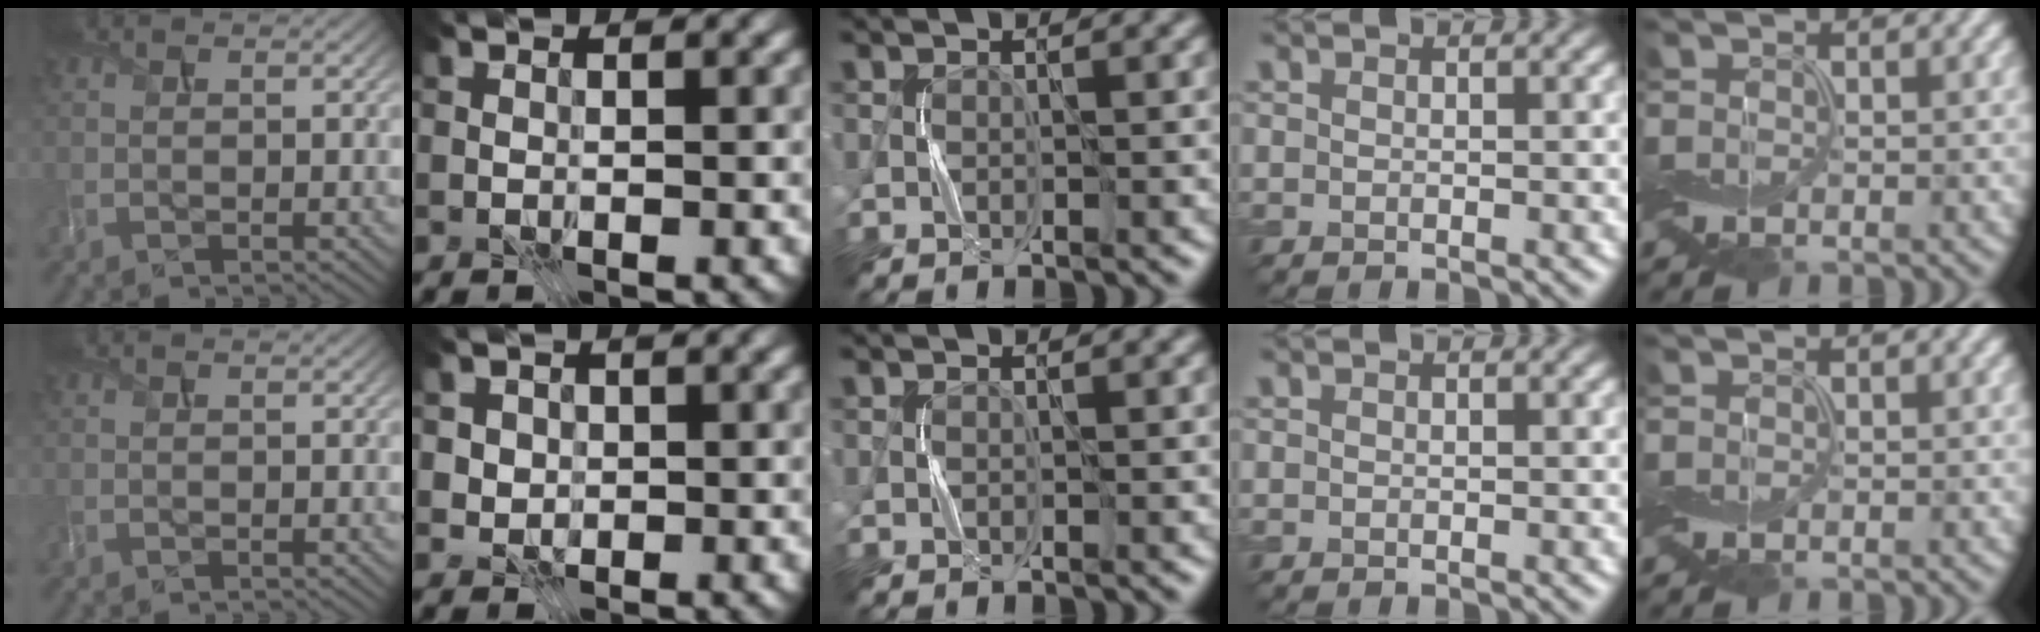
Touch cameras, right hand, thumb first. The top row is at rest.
{"index": {"total": 1.8, "force": [0.5, 1.7, 0.5], "torque": [-0.019, -0.005, 0.023]}}